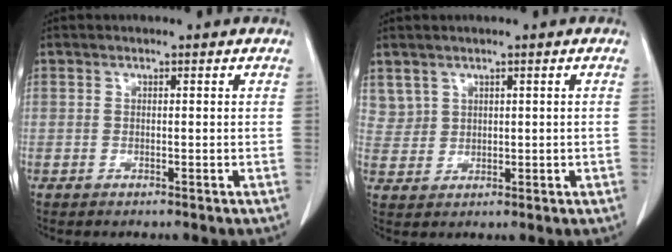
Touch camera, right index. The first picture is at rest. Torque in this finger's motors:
{"motor_torque": [-0.13, 0.34, 0.02, 0.02]}